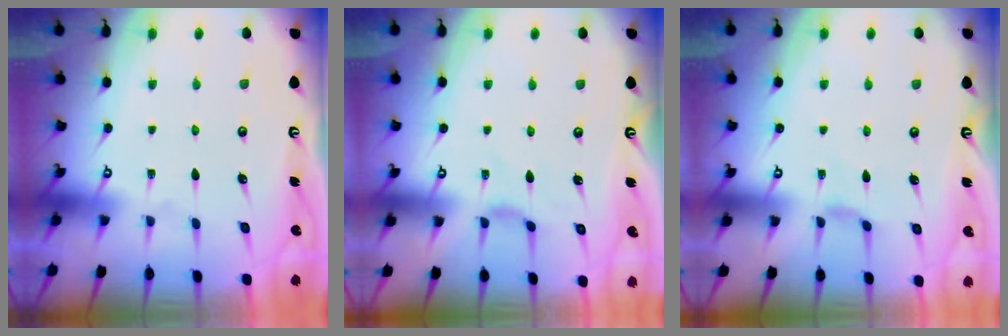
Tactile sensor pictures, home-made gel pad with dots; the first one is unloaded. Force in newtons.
{"total": 2.3, "press": 2.2, "slide": 0.6}
{"total": 1.9, "press": 1.9, "slide": 0.4}